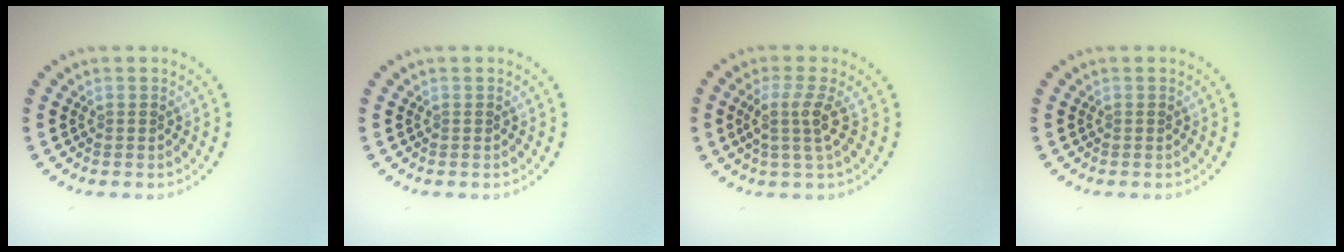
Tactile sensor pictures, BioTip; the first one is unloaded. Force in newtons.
{"total": 0.0}
{"total": 2.7, "press": 2.0, "slide": 1.8}
{"total": 0.0}